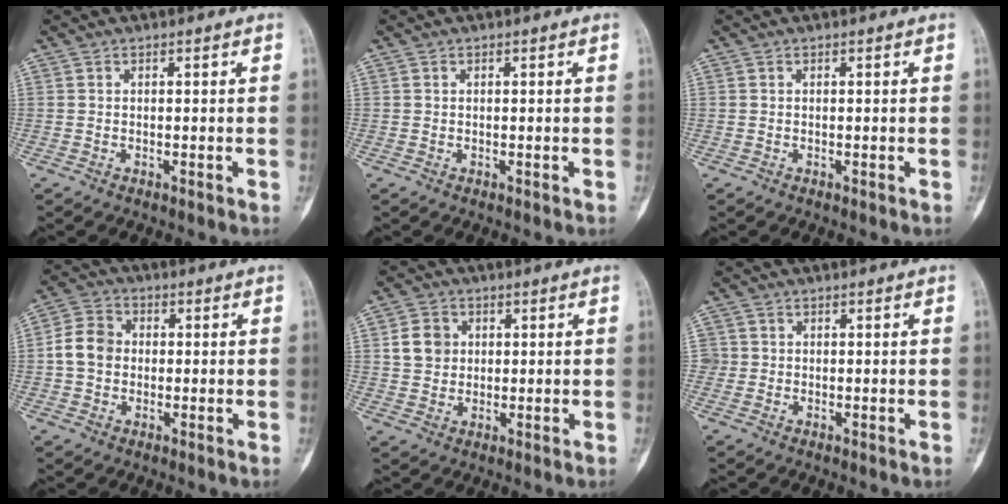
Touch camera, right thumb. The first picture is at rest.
{"total": 0.0}
{"total": 0.0}
{"total": 6.8, "force": [-0.1, 5.7, 3.7], "torque": [-0.057, 0.017, -0.013]}
{"total": 5.8, "force": [1.2, 5.1, 2.5], "torque": [-0.022, -0.002, 0.019]}
{"total": 1.9, "force": [0.0, 1.9, 0.2], "torque": [0.010, 0.006, -0.003]}